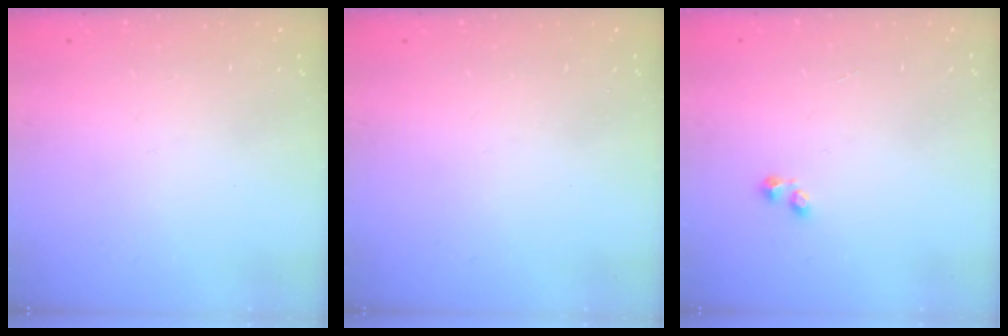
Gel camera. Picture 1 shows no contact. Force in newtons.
{"total": 0.0}
{"total": 1.2, "press": 1.1, "slide": 0.5}